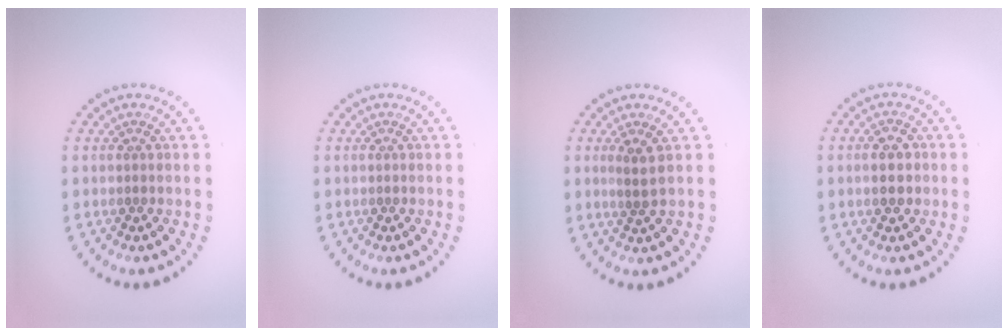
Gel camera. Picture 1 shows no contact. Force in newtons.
{"total": 0.0}
{"total": 1.6, "press": 1.3, "slide": 0.9}
{"total": 2.2, "press": 2.2, "slide": 0.1}